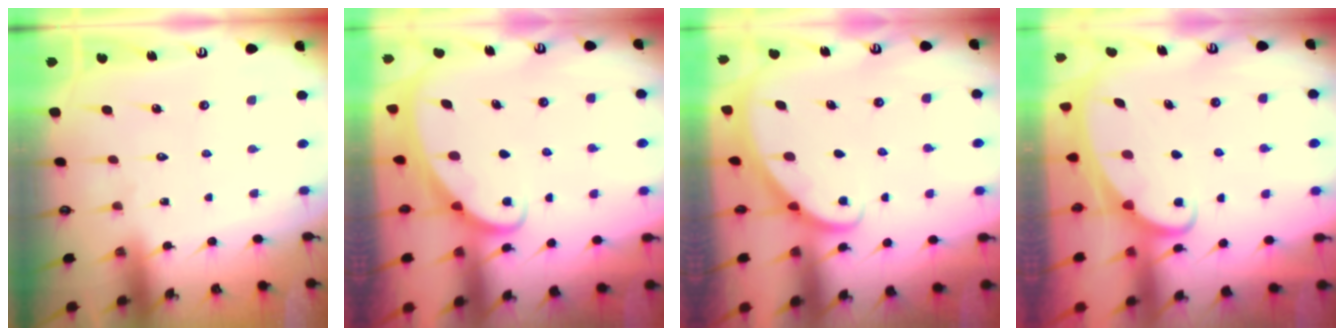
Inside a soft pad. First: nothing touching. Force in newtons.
{"total": 1.9, "press": 1.9, "slide": 0.2}
{"total": 2.0, "press": 2.0, "slide": 0.1}
{"total": 1.9, "press": 1.9, "slide": 0.3}